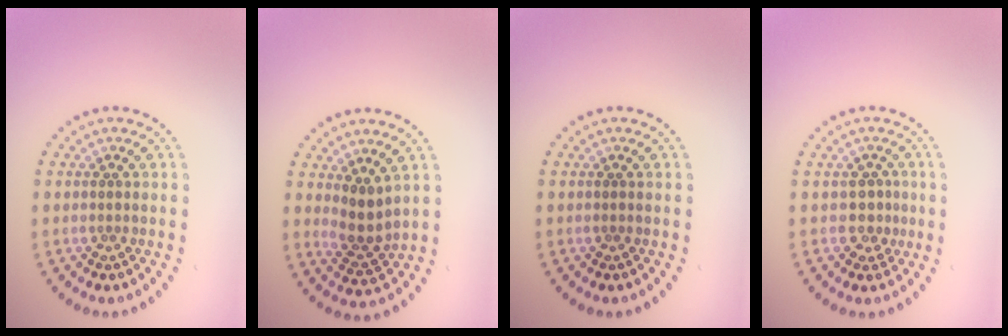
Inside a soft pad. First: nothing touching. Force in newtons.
{"total": 2.5, "press": 2.0, "slide": 1.5}
{"total": 0.0}
{"total": 1.7, "press": 1.4, "slide": 1.1}